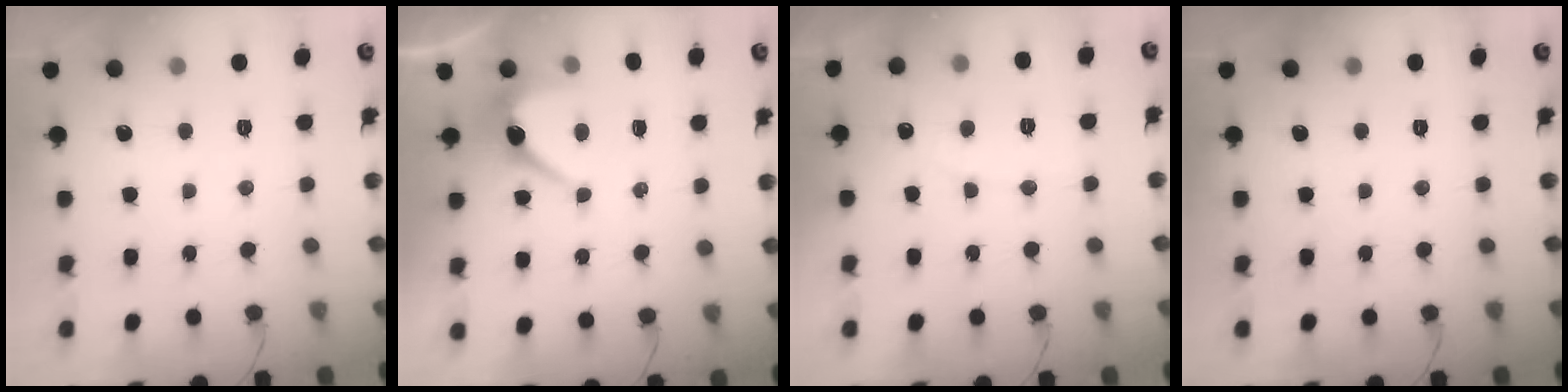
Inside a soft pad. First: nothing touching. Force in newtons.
{"total": 6.8, "press": 6.7, "slide": 0.6}
{"total": 5.3, "press": 5.2, "slide": 0.2}
{"total": 0.0}